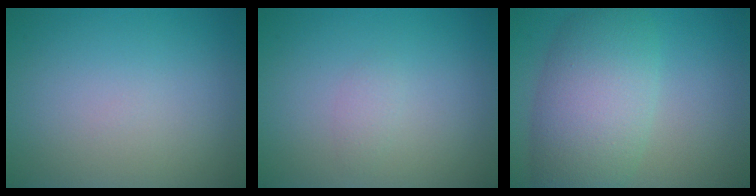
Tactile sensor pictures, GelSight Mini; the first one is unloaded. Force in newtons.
{"total": 0.8, "press": 0.8, "slide": 0.0}
{"total": 7.8, "press": 7.8, "slide": 0.4}